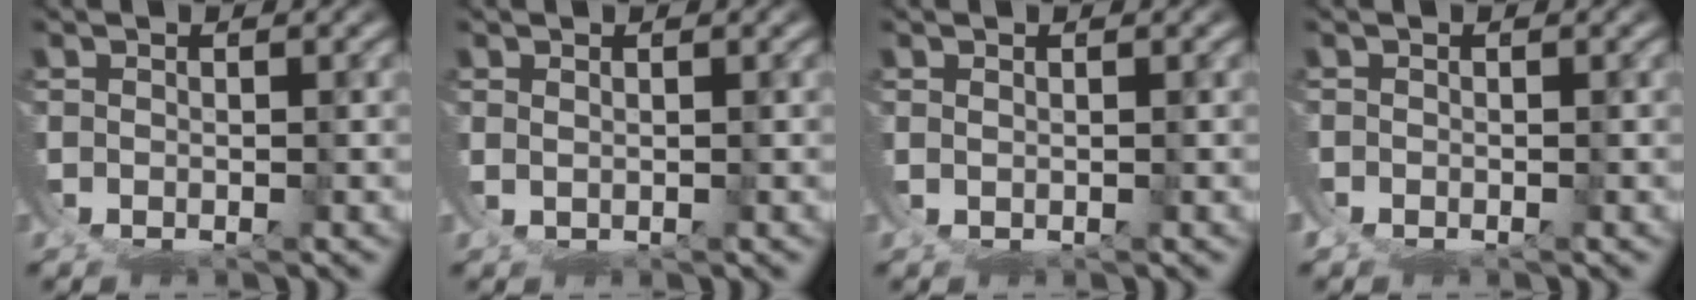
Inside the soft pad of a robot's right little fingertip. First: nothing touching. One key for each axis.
{"total": 0.6, "fx": 0.6, "fy": 0.0, "fz": 0.3, "tx": -0.006, "ty": -0.001, "tz": 0.012}
{"total": 0.5, "fx": 0.5, "fy": -0.3, "fz": 0.2, "tx": -0.001, "ty": 0.000, "tz": 0.009}
{"total": 2.9, "fx": -1.1, "fy": 2.7, "fz": 0.4, "tx": -0.026, "ty": -0.005, "tz": -0.024}